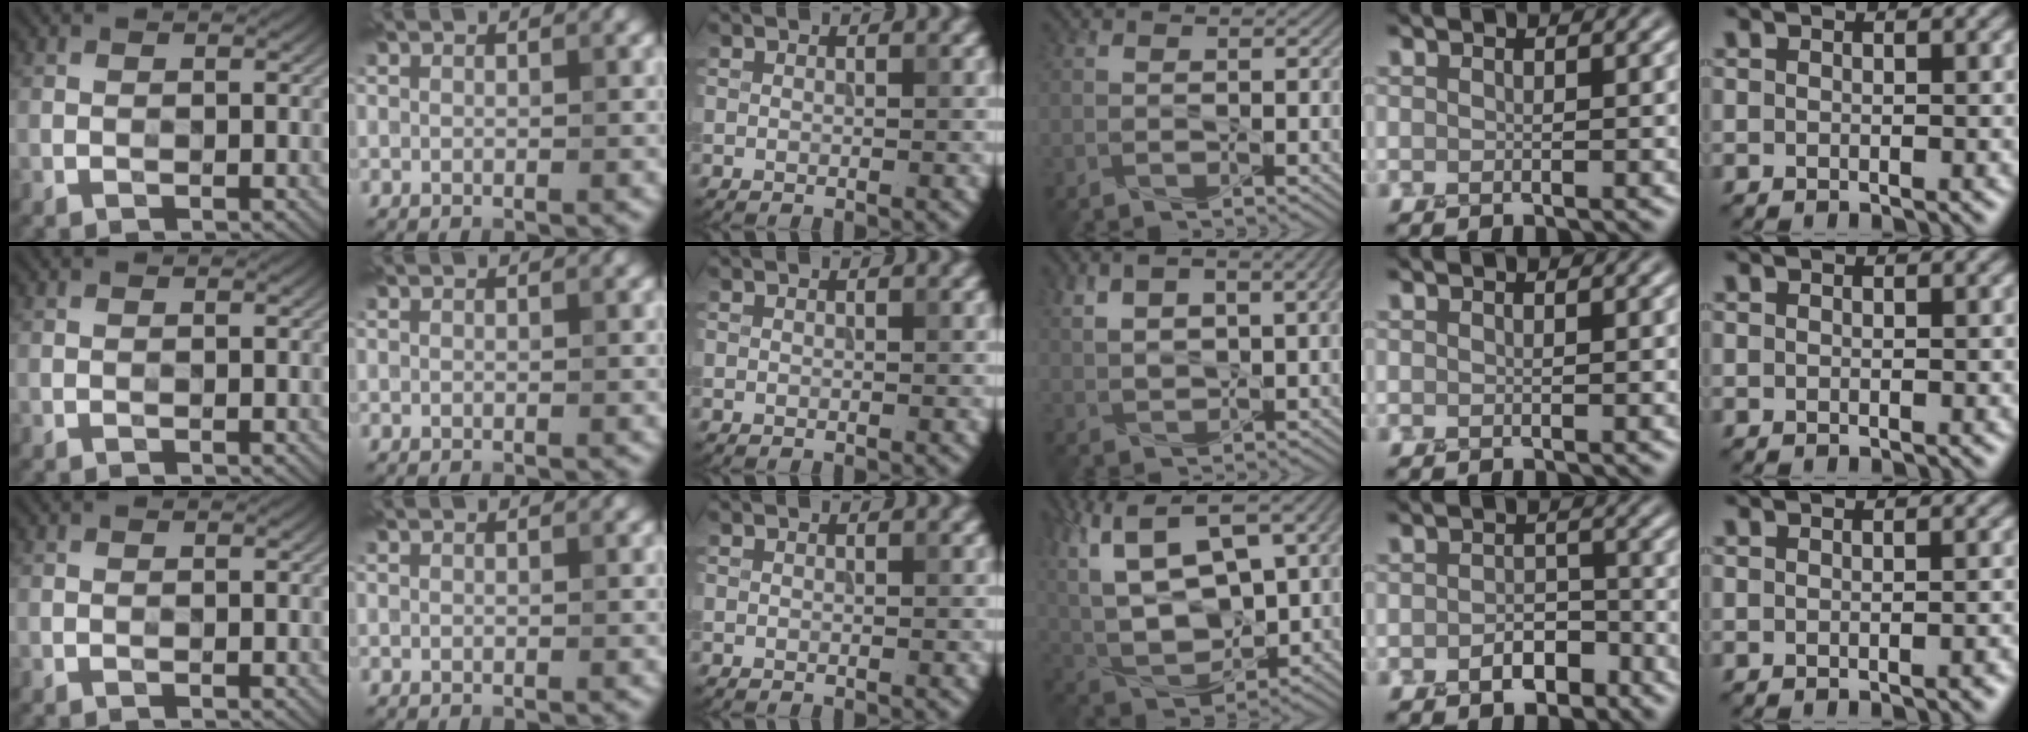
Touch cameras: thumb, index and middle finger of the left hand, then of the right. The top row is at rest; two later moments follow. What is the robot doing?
{"motion": "squeeze", "object": "air blower"}